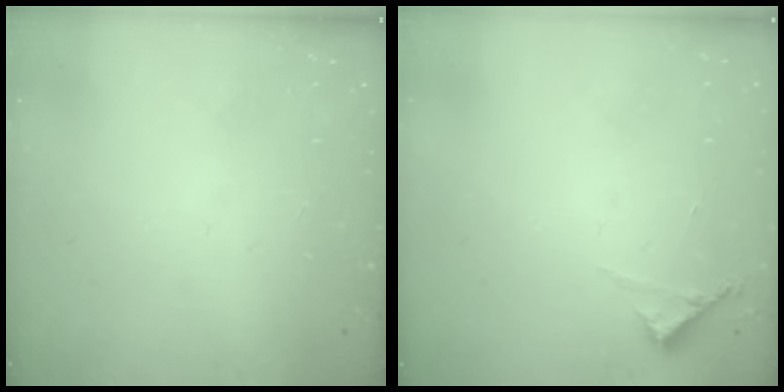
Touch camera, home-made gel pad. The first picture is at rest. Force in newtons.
{"total": 3.8, "press": 3.8, "slide": 0.2}